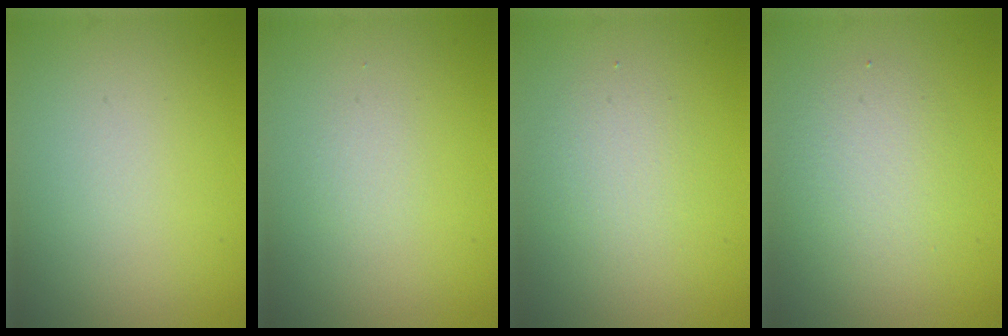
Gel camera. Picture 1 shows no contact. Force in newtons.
{"total": 0.7, "press": 0.7, "slide": 0.1}
{"total": 2.0, "press": 2.0, "slide": 0.0}
{"total": 2.8, "press": 2.8, "slide": 0.2}